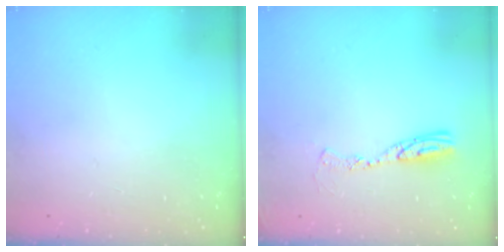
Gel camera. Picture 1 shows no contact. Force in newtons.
{"total": 9.5, "press": 9.5, "slide": 0.9}